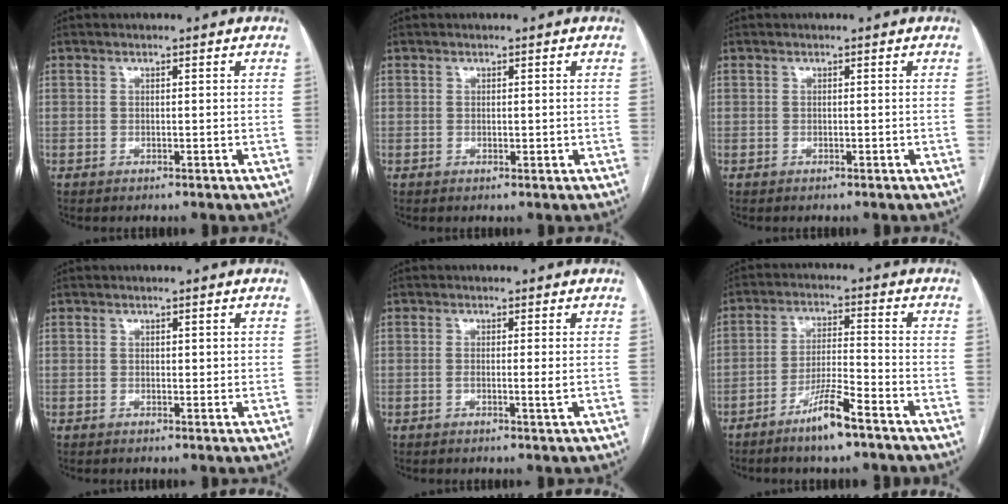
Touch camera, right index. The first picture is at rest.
{"total": 0.8, "force": [0.1, 0.4, 0.6], "torque": [-0.008, -0.002, 0.004]}
{"total": 0.0}
{"total": 1.4, "force": [0.5, 0.7, 1.1], "torque": [-0.011, -0.001, 0.006]}
{"total": 1.7, "force": [-0.1, -0.2, 1.7], "torque": [-0.030, -0.003, -0.004]}
{"total": 7.6, "force": [-5.2, 0.3, 5.5], "torque": [-0.107, -0.009, -0.098]}